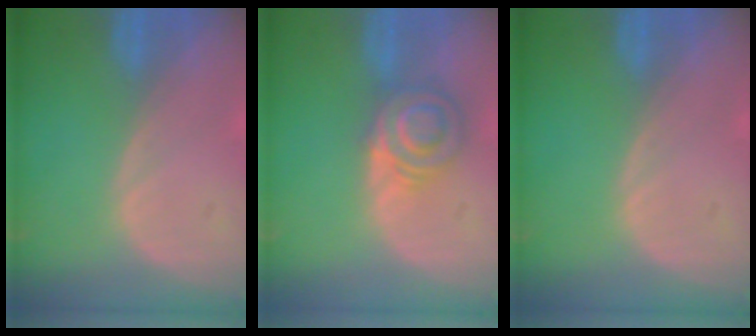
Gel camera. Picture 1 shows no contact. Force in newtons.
{"total": 5.7, "press": 5.6, "slide": 1.1}
{"total": 0.0}